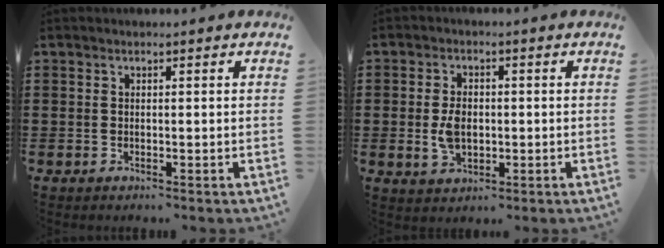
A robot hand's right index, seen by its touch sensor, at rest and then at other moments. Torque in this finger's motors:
{"motor_torque": [1.28, 0.86, 0.41, 0.09]}